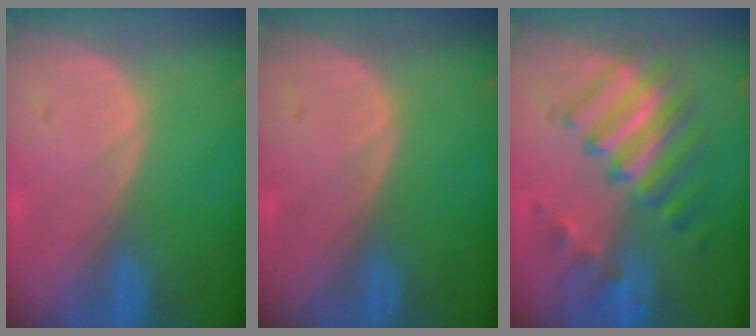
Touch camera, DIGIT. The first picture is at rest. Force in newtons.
{"total": 0.0}
{"total": 8.5, "press": 8.2, "slide": 2.0}